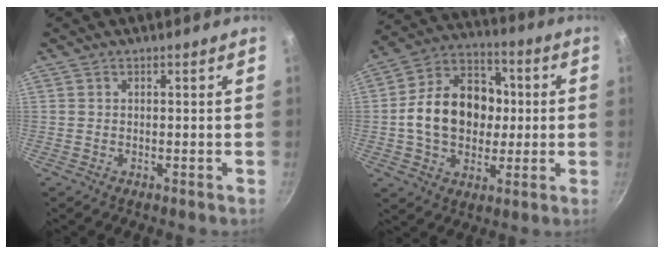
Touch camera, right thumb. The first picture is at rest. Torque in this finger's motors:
{"motor_torque": [-0.08, 1.27, 0.83, -0.84, 0.37]}